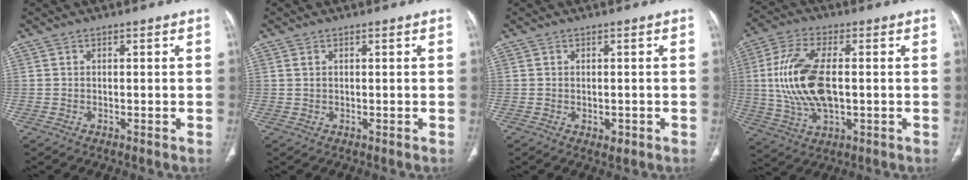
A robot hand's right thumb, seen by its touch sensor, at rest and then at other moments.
{"total": 0.7, "force": [0.4, 0.4, 0.5], "torque": [-0.011, 0.005, 0.010]}
{"total": 1.5, "force": [-0.4, 1.1, 0.9], "torque": [-0.008, -0.001, -0.001]}
{"total": 15.2, "force": [0.5, 7.5, 13.2], "torque": [-0.276, 0.002, 0.014]}